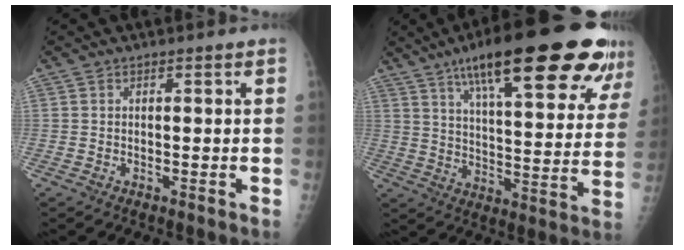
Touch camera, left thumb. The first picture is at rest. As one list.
[{"total": 28.1, "force": [16.9, 6.9, 21.4], "torque": [-0.287, -0.030, 0.246]}]